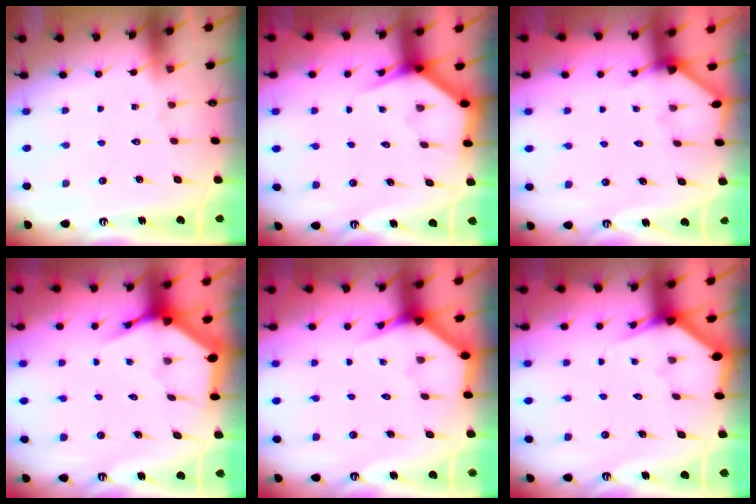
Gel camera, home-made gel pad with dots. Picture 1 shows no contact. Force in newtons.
{"total": 3.4, "press": 3.4, "slide": 0.3}
{"total": 2.6, "press": 2.6, "slide": 0.4}
{"total": 3.8, "press": 3.8, "slide": 0.6}
{"total": 3.9, "press": 3.9, "slide": 0.4}
{"total": 2.8, "press": 2.8, "slide": 0.1}